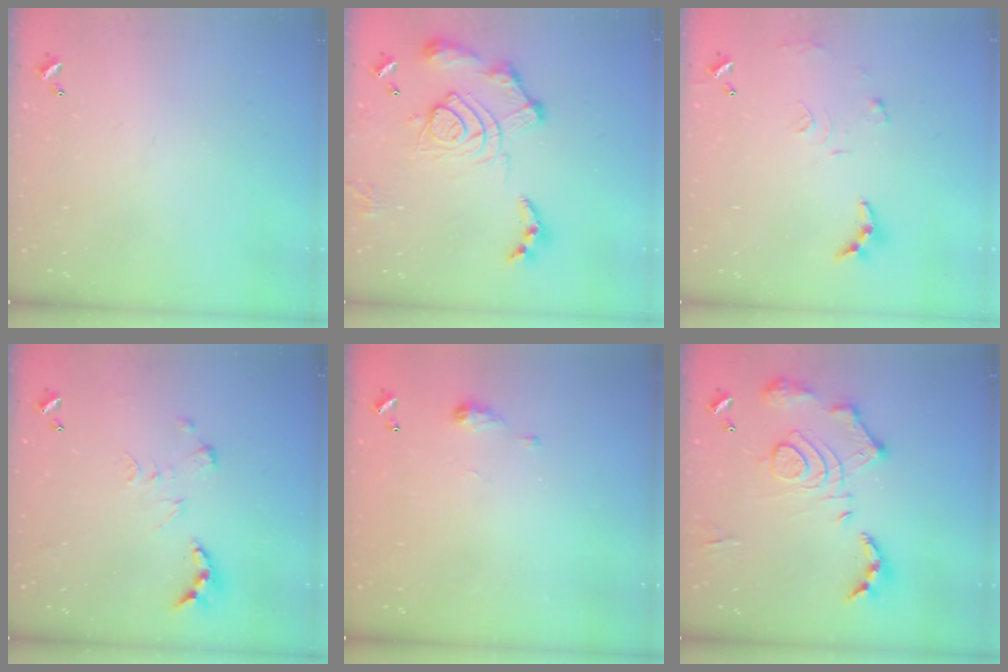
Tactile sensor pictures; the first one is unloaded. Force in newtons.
{"total": 17.1, "press": 17.0, "slide": 1.6}
{"total": 9.3, "press": 9.3, "slide": 0.6}
{"total": 0.0}
{"total": 4.8, "press": 4.7, "slide": 0.6}
{"total": 16.6, "press": 16.6, "slide": 1.7}